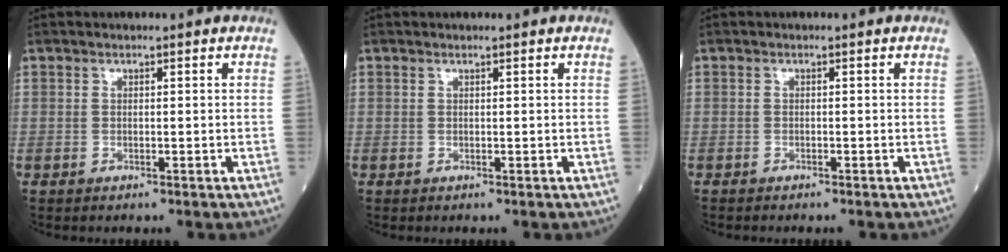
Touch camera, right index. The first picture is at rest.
{"total": 0.0}
{"total": 1.0, "force": [-0.8, 0.3, 0.5], "torque": [-0.013, -0.003, -0.011]}